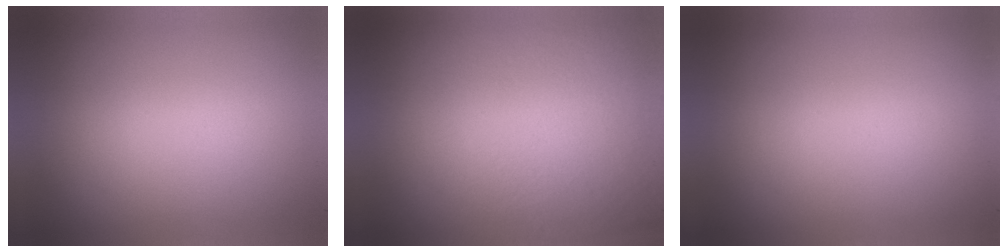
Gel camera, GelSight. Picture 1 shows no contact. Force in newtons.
{"total": 4.5}
{"total": 0.0}